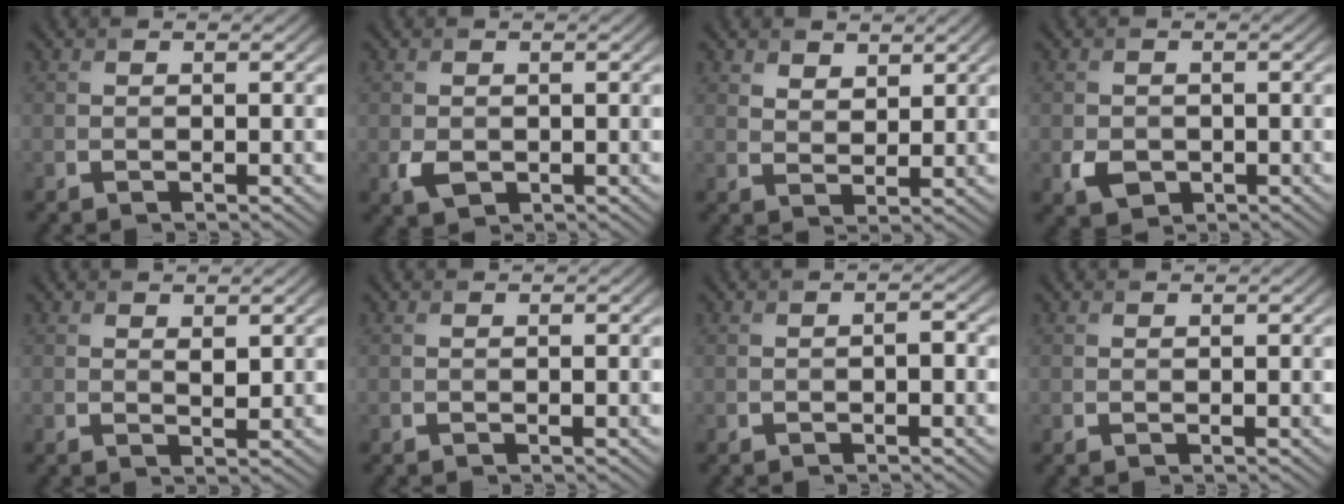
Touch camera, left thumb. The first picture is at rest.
{"total": 2.0, "force": [-0.5, 1.5, 1.1], "torque": [-0.029, -0.010, -0.007]}
{"total": 3.1, "force": [2.3, 1.6, 1.3], "torque": [-0.031, -0.004, 0.047]}
{"total": 2.6, "force": [-1.0, 2.1, 1.2], "torque": [-0.028, -0.012, -0.017]}
{"total": 1.3, "force": [0.6, 0.5, 1.0], "torque": [-0.021, -0.006, 0.015]}
{"total": 0.0}
{"total": 1.1, "force": [-0.4, 0.3, 0.9], "torque": [-0.017, 0.002, -0.008]}
{"total": 0.0}